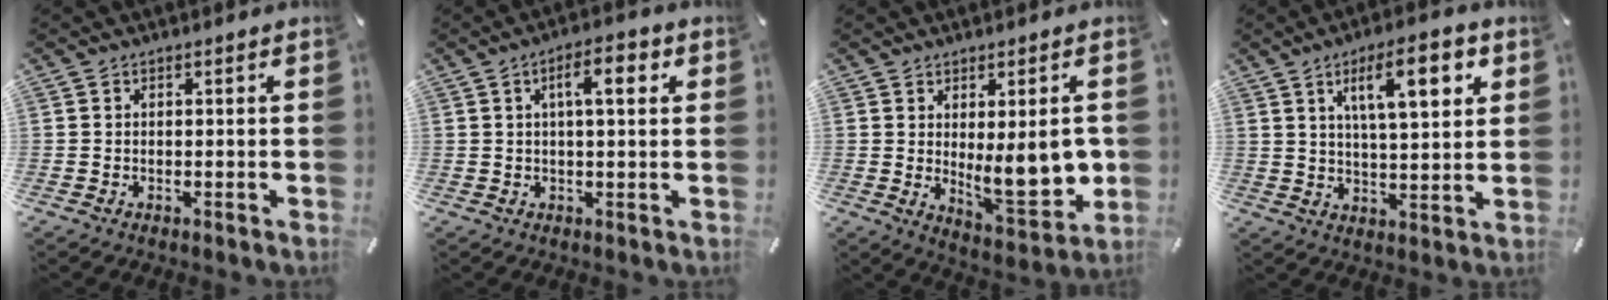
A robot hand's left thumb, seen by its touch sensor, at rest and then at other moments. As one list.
[{"total": 7.1, "force": [2.3, 2.1, 6.4], "torque": [-0.097, -0.005, 0.029]}, {"total": 14.7, "force": [0.9, 5.3, 13.7], "torque": [-0.191, -0.027, 0.016]}, {"total": 13.4, "force": [6.1, 4.4, 11.1], "torque": [-0.175, -0.009, 0.096]}]